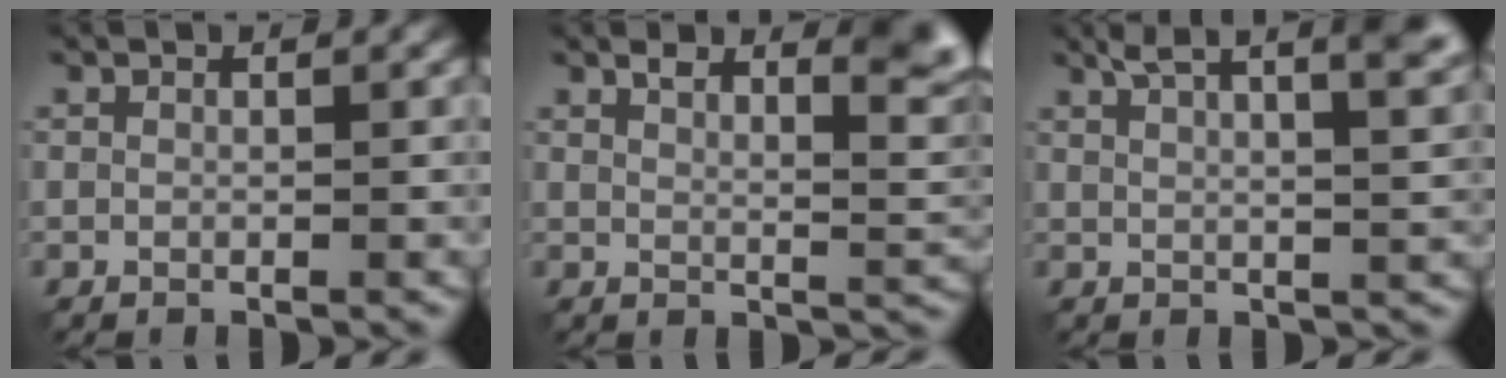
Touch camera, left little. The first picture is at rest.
{"total": 5.0, "force": [3.2, 1.4, 3.6], "torque": [-0.036, 0.006, 0.047]}
{"total": 10.5, "force": [6.0, 4.0, 7.6], "torque": [-0.072, 0.059, 0.059]}